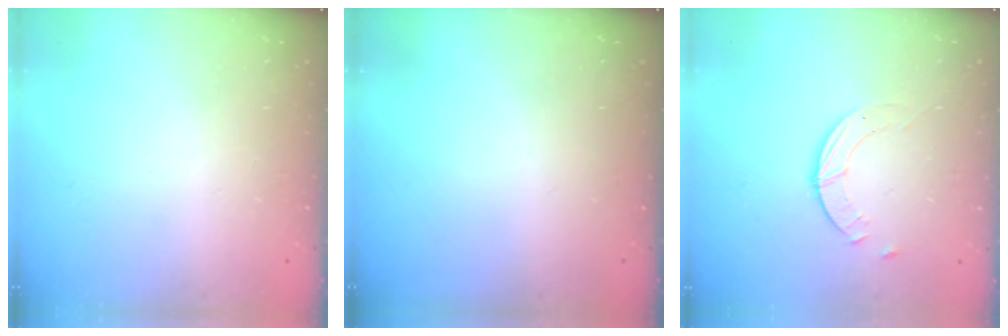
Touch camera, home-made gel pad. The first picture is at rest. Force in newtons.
{"total": 0.0}
{"total": 2.3, "press": 2.3, "slide": 0.3}